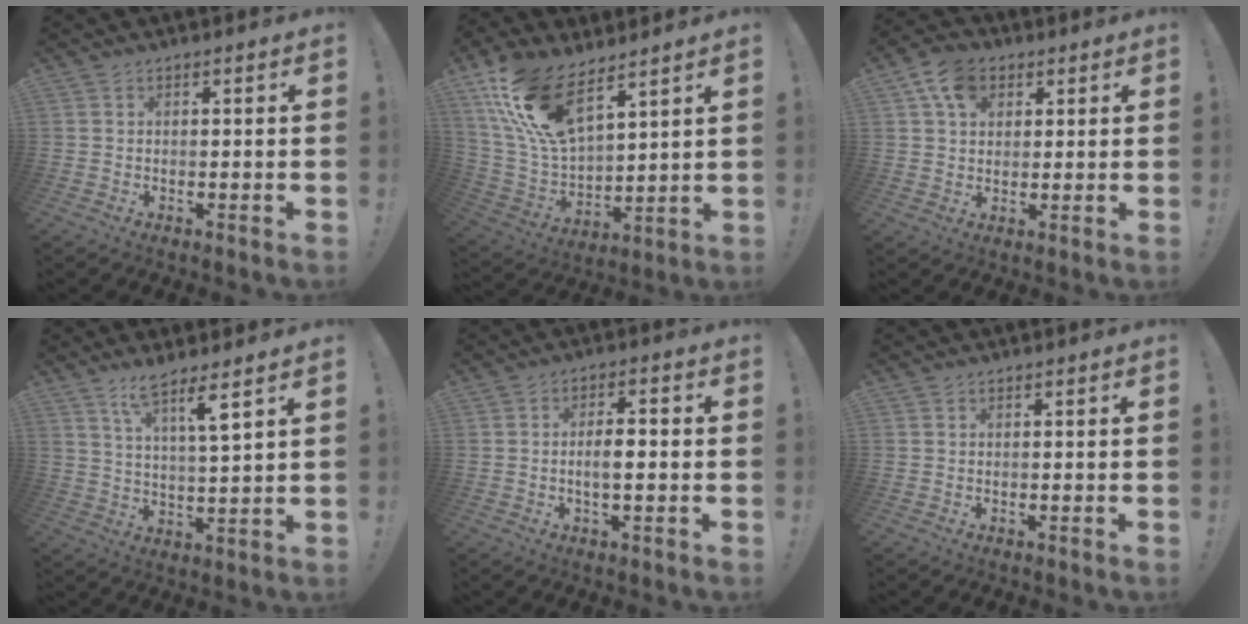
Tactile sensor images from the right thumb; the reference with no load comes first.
{"total": 18.0, "force": [11.8, 7.4, 11.4], "torque": [-0.239, -0.076, 0.216]}
{"total": 10.0, "force": [4.7, 7.1, 5.3], "torque": [-0.077, -0.013, 0.089]}
{"total": 7.6, "force": [5.3, -0.7, 5.4], "torque": [-0.080, -0.037, 0.079]}
{"total": 5.2, "force": [-1.1, 1.8, 4.8], "torque": [-0.084, 0.004, -0.024]}
{"total": 0.0}